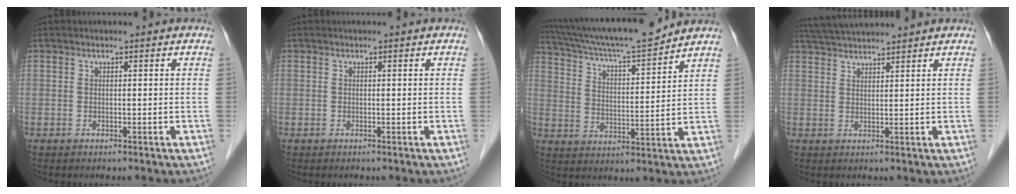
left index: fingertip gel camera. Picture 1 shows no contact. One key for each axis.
{"total": 0.0}
{"total": 16.6, "fx": 15.3, "fy": 0.2, "fz": 6.6, "tx": -0.122, "ty": 0.007, "tz": 0.247}
{"total": 6.7, "fx": 6.4, "fy": -0.2, "fz": 2.1, "tx": -0.043, "ty": 0.037, "tz": 0.109}